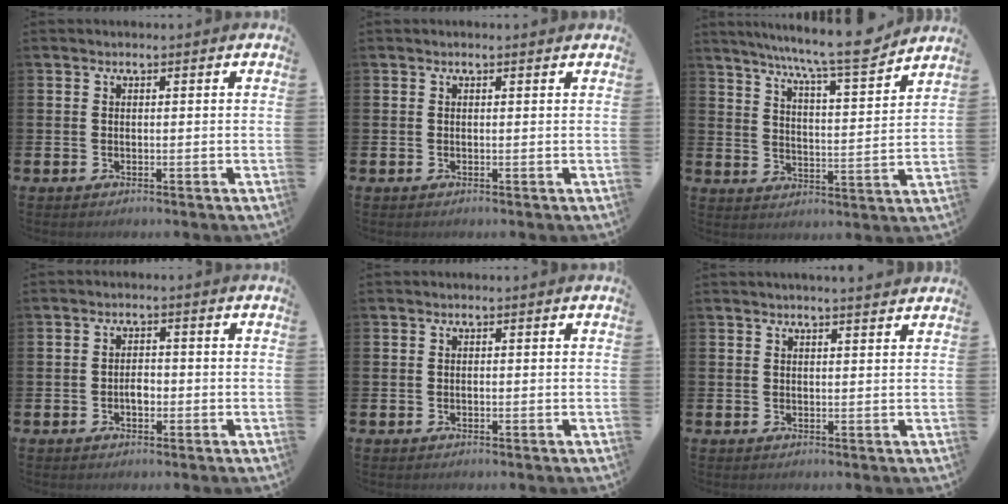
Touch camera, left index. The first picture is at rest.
{"total": 0.0}
{"total": 9.1, "force": [8.3, 0.1, 3.9], "torque": [-0.088, -0.055, 0.141]}
{"total": 1.9, "force": [-0.6, 1.2, 1.4], "torque": [-0.012, -0.002, -0.015]}
{"total": 0.0}
{"total": 1.8, "force": [1.8, -0.1, 0.4], "torque": [0.003, -0.009, 0.029]}